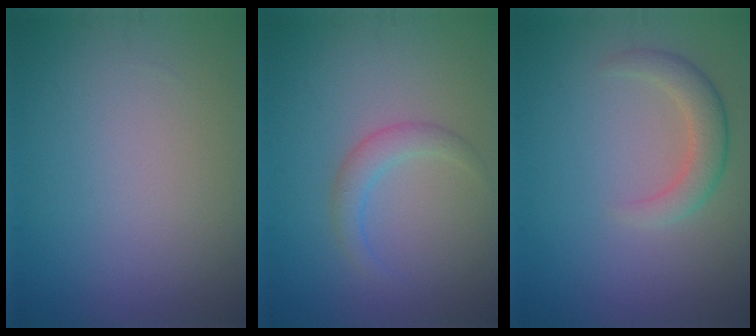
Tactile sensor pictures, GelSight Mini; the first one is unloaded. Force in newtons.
{"total": 1.9, "press": 1.9, "slide": 0.1}
{"total": 2.8, "press": 2.8, "slide": 0.2}